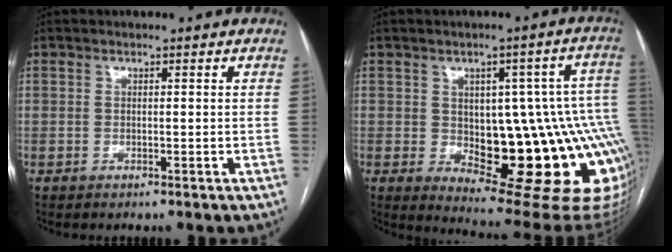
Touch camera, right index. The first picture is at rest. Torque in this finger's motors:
{"motor_torque": [2.10, -0.04, 0.66, 0.12]}